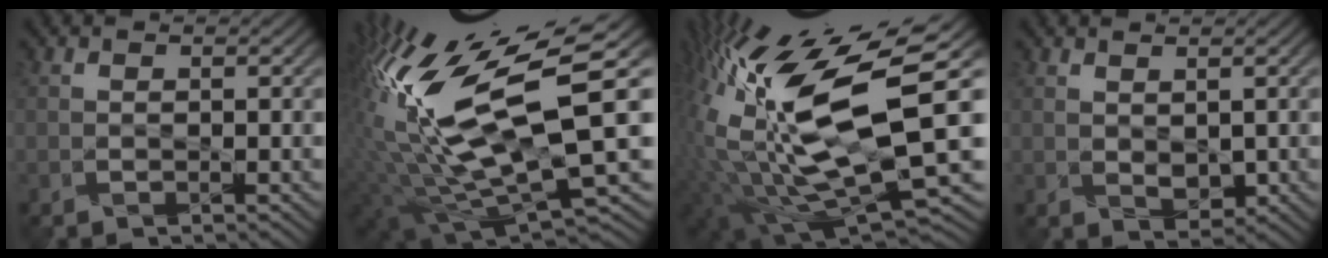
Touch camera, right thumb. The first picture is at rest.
{"total": 18.2, "force": [4.5, 6.6, 16.4], "torque": [-0.353, 0.001, 0.081]}
{"total": 19.2, "force": [3.1, 8.5, 16.9], "torque": [-0.381, -0.038, 0.073]}
{"total": 1.8, "force": [0.5, 1.0, 1.5], "torque": [-0.032, -0.004, 0.016]}